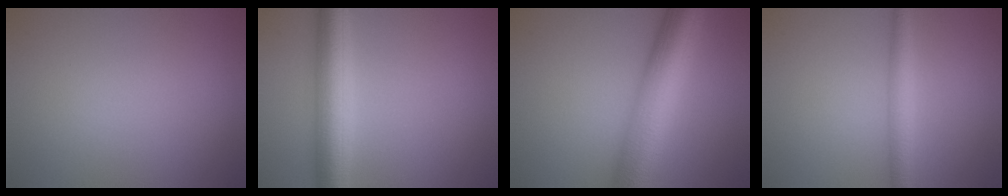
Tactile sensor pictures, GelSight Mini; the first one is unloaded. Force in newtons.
{"total": 6.0, "press": 6.0, "slide": 0.2}
{"total": 10.0, "press": 10.0, "slide": 0.2}
{"total": 2.6, "press": 2.6, "slide": 0.1}